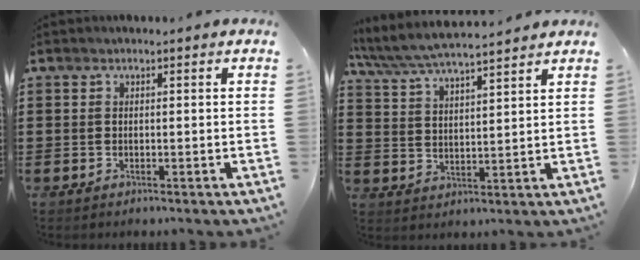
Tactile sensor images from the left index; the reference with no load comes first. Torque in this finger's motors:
{"motor_torque": [2.14, 0.00, -0.97, -0.21]}